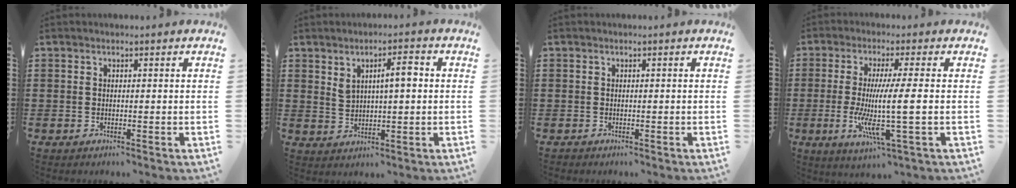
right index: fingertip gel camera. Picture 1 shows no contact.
{"total": 4.6, "force": [1.4, 1.7, 4.1], "torque": [-0.074, 0.005, 0.020]}
{"total": 0.7, "force": [-0.5, 0.6, -0.1], "torque": [0.000, 0.006, -0.012]}
{"total": 9.8, "force": [-1.1, 0.5, 9.8], "torque": [-0.195, -0.018, -0.026]}